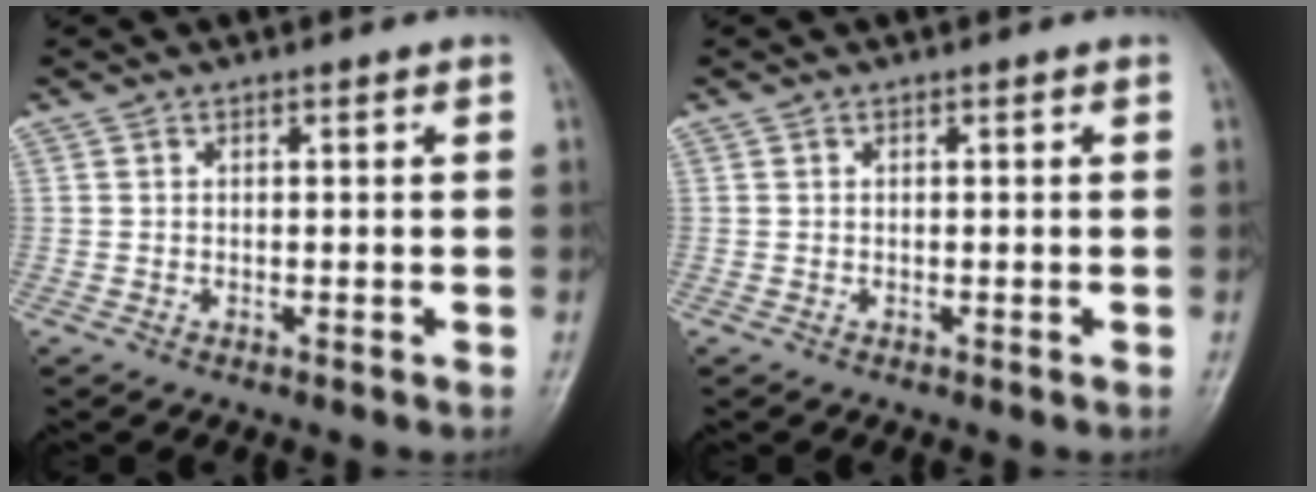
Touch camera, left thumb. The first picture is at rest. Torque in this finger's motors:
{"motor_torque": [0.00, 0.00, 0.00, 0.00, 0.00]}